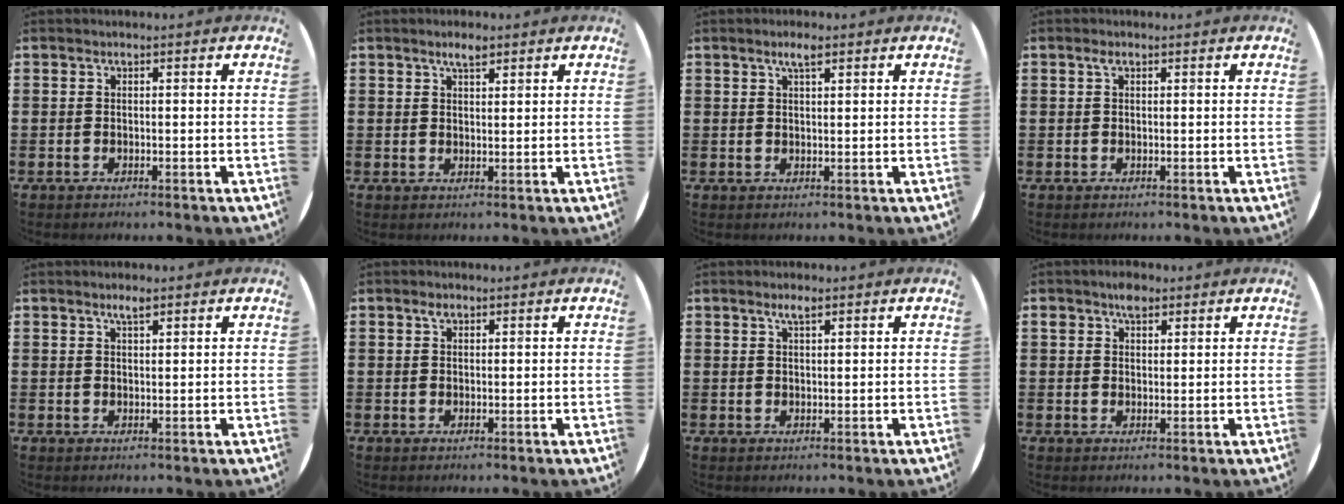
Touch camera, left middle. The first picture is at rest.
{"total": 2.6, "force": [2.1, 0.8, 1.3], "torque": [-0.027, 0.005, 0.038]}
{"total": 2.4, "force": [1.8, 0.5, 1.6], "torque": [-0.032, 0.006, 0.030]}
{"total": 0.9, "force": [0.4, 0.4, 0.6], "torque": [-0.005, 0.001, 0.005]}
{"total": 1.8, "force": [1.5, 0.3, 0.9], "torque": [-0.019, 0.004, 0.025]}
{"total": 0.9, "force": [0.6, 0.5, 0.5], "torque": [-0.003, 0.001, 0.009]}
{"total": 2.0, "force": [1.4, 0.4, 1.3], "torque": [-0.025, 0.005, 0.024]}
{"total": 2.8, "force": [2.1, 1.6, 1.0], "torque": [-0.006, 0.000, 0.035]}